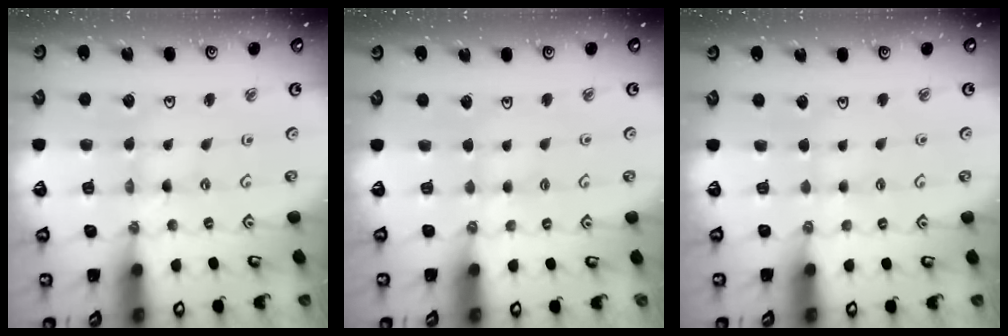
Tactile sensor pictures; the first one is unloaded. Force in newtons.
{"total": 2.8, "press": 2.7, "slide": 0.5}
{"total": 2.2, "press": 2.2, "slide": 0.5}